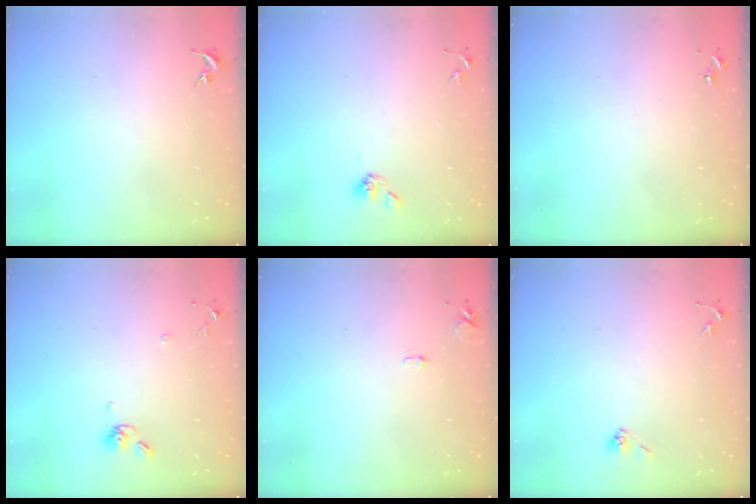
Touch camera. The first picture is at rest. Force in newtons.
{"total": 5.0, "press": 4.7, "slide": 1.7}
{"total": 0.0}
{"total": 7.9, "press": 7.6, "slide": 2.0}
{"total": 5.2, "press": 5.1, "slide": 0.8}
{"total": 3.9, "press": 3.5, "slide": 1.7}